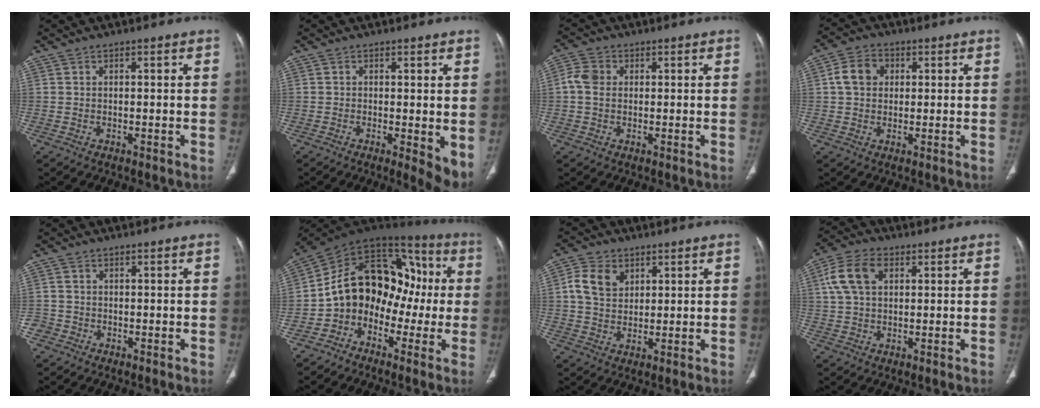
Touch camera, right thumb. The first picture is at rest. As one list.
[{"total": 5.1, "force": [-0.5, 1.6, 4.9], "torque": [-0.065, -0.015, -0.010]}, {"total": 4.2, "force": [0.3, 3.4, 2.5], "torque": [-0.052, 0.010, -0.001]}, {"total": 6.0, "force": [1.2, 4.8, 3.4], "torque": [-0.053, 0.008, 0.016]}, {"total": 2.2, "force": [-1.0, 2.0, 0.2], "torque": [0.003, 0.011, -0.024]}, {"total": 18.0, "force": [-2.4, 13.2, 11.9], "torque": [-0.132, 0.082, -0.050]}, {"total": 7.0, "force": [2.5, 5.2, 4.0], "torque": [-0.060, -0.004, 0.046]}, {"total": 8.7, "force": [2.6, 5.6, 6.1], "torque": [-0.123, 0.015, 0.046]}]